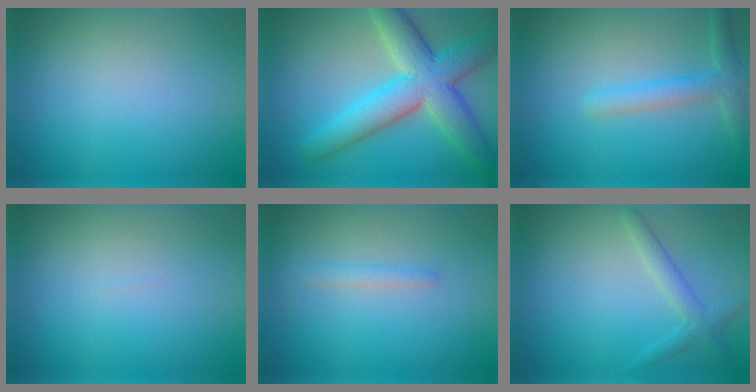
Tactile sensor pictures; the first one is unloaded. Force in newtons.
{"total": 8.5, "press": 8.5, "slide": 0.3}
{"total": 2.6, "press": 2.6, "slide": 0.2}
{"total": 0.0}
{"total": 1.3, "press": 1.3, "slide": 0.1}
{"total": 1.9, "press": 1.9, "slide": 0.1}